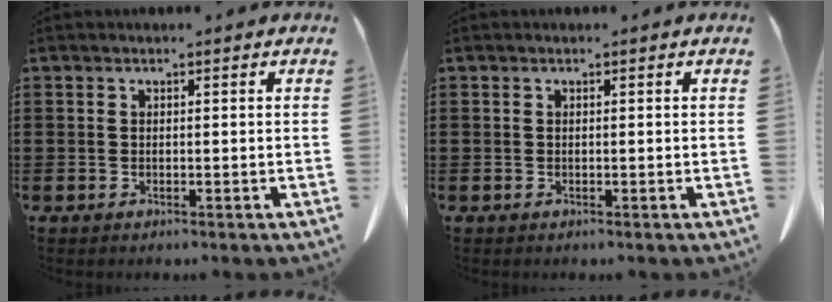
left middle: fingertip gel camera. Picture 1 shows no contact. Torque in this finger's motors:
{"motor_torque": [0.00, 0.00, 0.01, -0.01]}